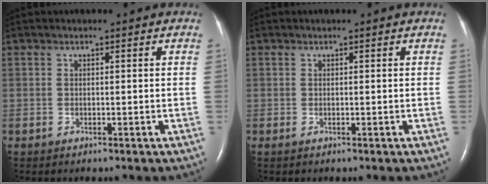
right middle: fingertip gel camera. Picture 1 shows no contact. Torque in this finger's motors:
{"motor_torque": [-0.05, -0.03, -0.02, -0.06]}